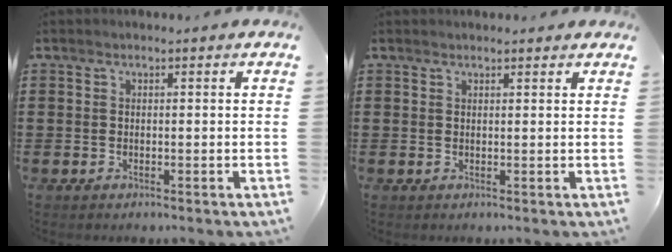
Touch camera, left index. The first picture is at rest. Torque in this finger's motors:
{"motor_torque": [1.22, -0.92, 0.53, 0.04]}